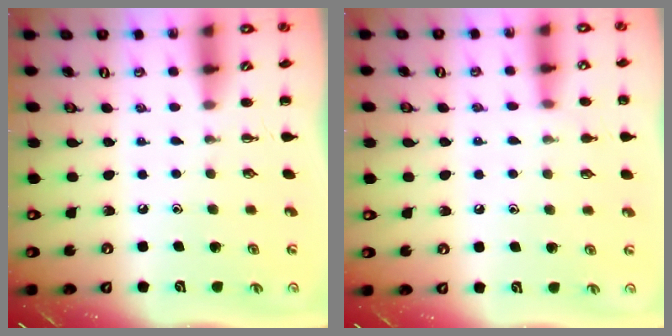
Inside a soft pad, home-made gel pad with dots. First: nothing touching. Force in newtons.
{"total": 7.3, "press": 7.1, "slide": 1.3}